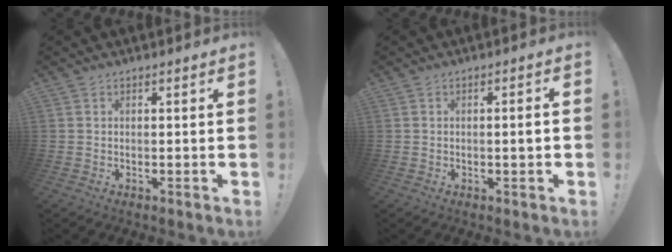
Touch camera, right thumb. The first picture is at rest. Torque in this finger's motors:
{"motor_torque": [0.26, -0.32, 0.06, 0.30, 0.10]}